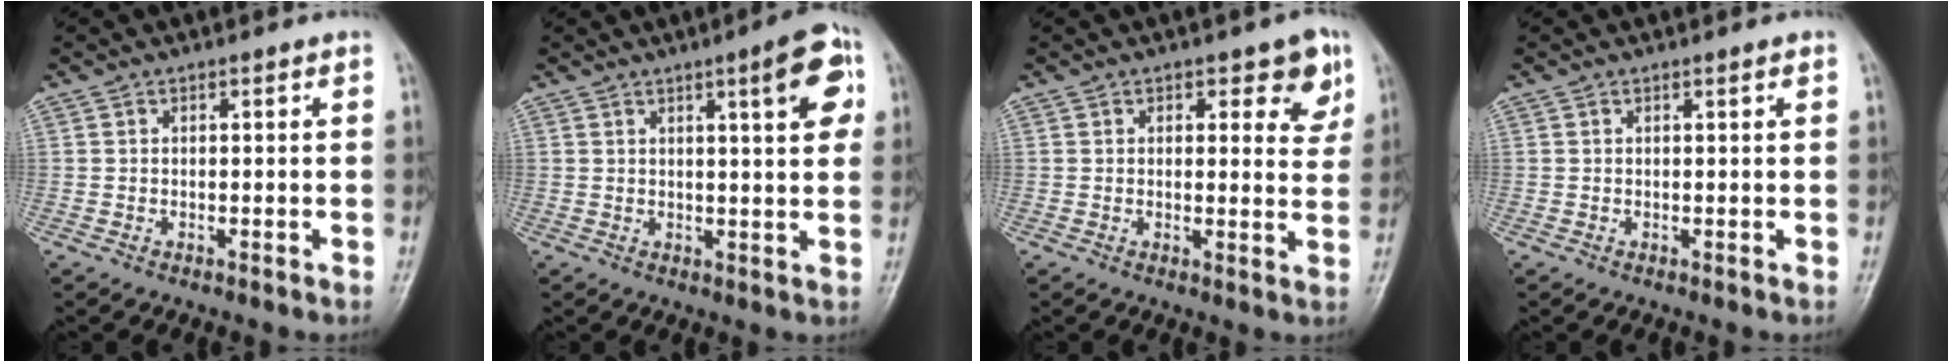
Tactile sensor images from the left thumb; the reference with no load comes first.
{"total": 8.5, "force": [3.2, 1.9, 7.6], "torque": [-0.086, -0.003, 0.037]}
{"total": 6.7, "force": [3.3, 3.3, 4.8], "torque": [-0.025, -0.015, 0.035]}
{"total": 0.6, "force": [0.3, 0.1, 0.5], "torque": [-0.008, 0.000, 0.003]}